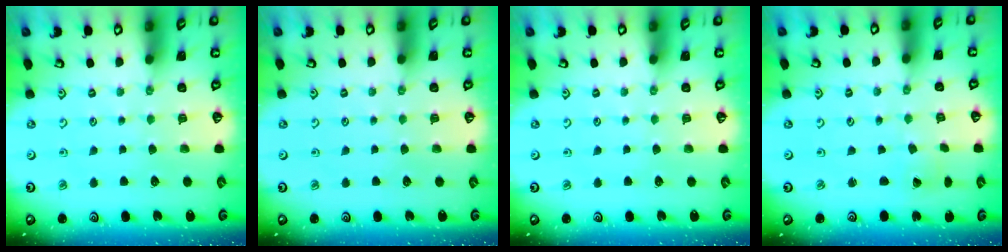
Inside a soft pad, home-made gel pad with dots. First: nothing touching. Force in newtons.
{"total": 0.0}
{"total": 0.0}
{"total": 0.0}